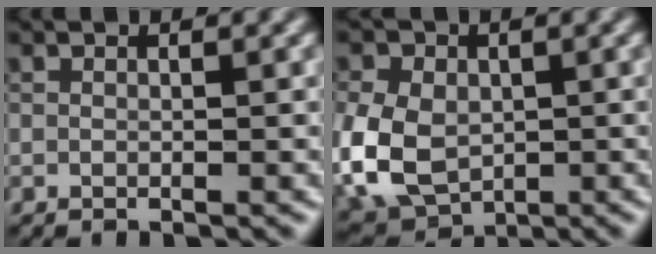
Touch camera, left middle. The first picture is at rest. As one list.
[{"total": 8.8, "force": [-1.2, 6.7, 5.6], "torque": [-0.129, -0.014, -0.024]}]